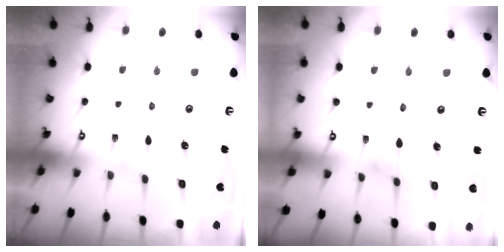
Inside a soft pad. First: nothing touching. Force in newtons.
{"total": 1.1, "press": 1.0, "slide": 0.4}